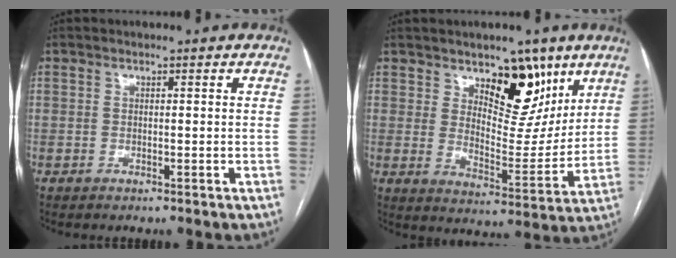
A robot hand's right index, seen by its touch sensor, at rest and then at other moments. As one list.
[{"total": 11.3, "force": [6.9, 5.2, 7.2], "torque": [-0.097, -0.010, 0.118]}]